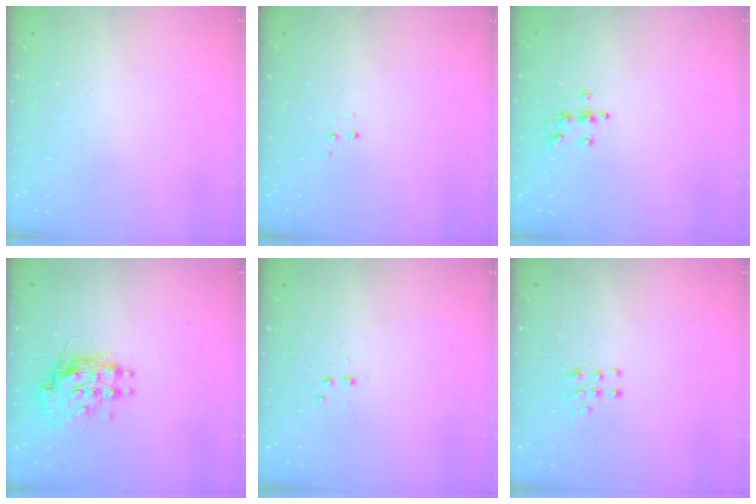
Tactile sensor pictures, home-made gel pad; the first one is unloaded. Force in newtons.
{"total": 3.9, "press": 3.9, "slide": 0.5}
{"total": 5.7, "press": 5.7, "slide": 0.5}
{"total": 10.6, "press": 10.6, "slide": 0.7}
{"total": 2.9, "press": 2.7, "slide": 1.1}
{"total": 5.5, "press": 5.4, "slide": 1.1}